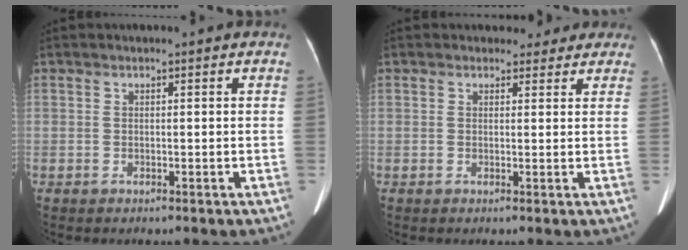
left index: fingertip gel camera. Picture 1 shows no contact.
{"total": 3.8, "force": [3.1, 2.1, 0.1], "torque": [0.012, 0.003, 0.027]}